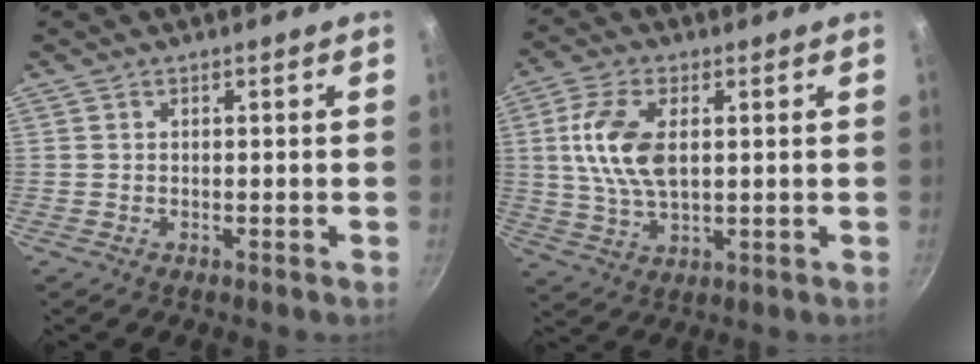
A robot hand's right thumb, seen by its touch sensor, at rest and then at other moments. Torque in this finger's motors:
{"motor_torque": [0.59, 0.93, 1.60, 0.03, 0.15]}